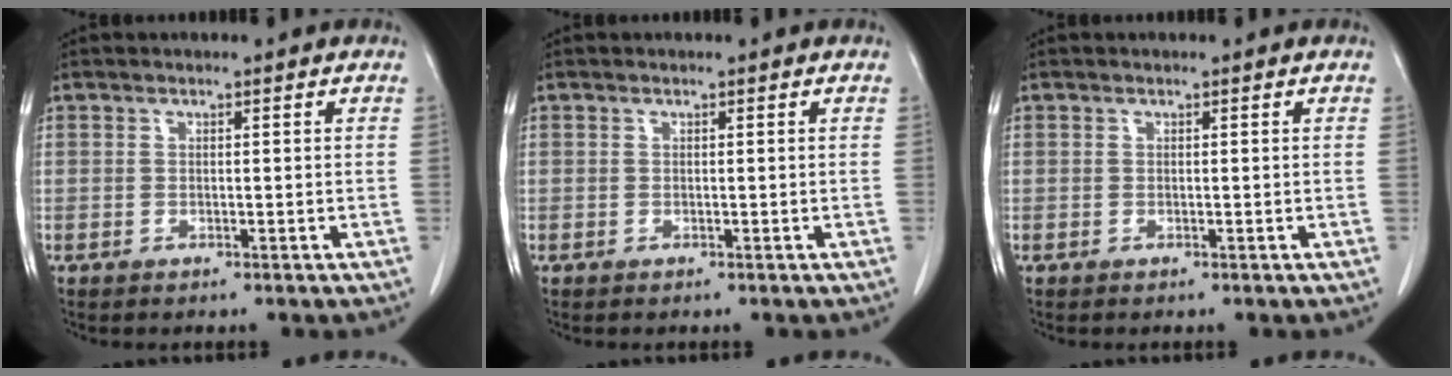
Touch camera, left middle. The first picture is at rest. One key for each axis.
{"total": 0.0}
{"total": 0.0}